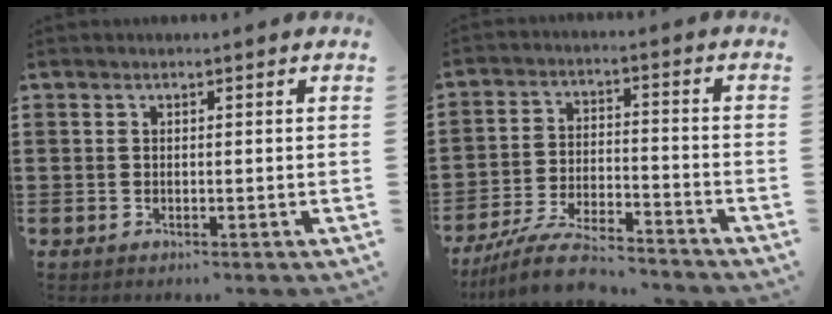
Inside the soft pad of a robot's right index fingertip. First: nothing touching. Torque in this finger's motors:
{"motor_torque": [2.14, 0.00, 0.78, 0.20]}